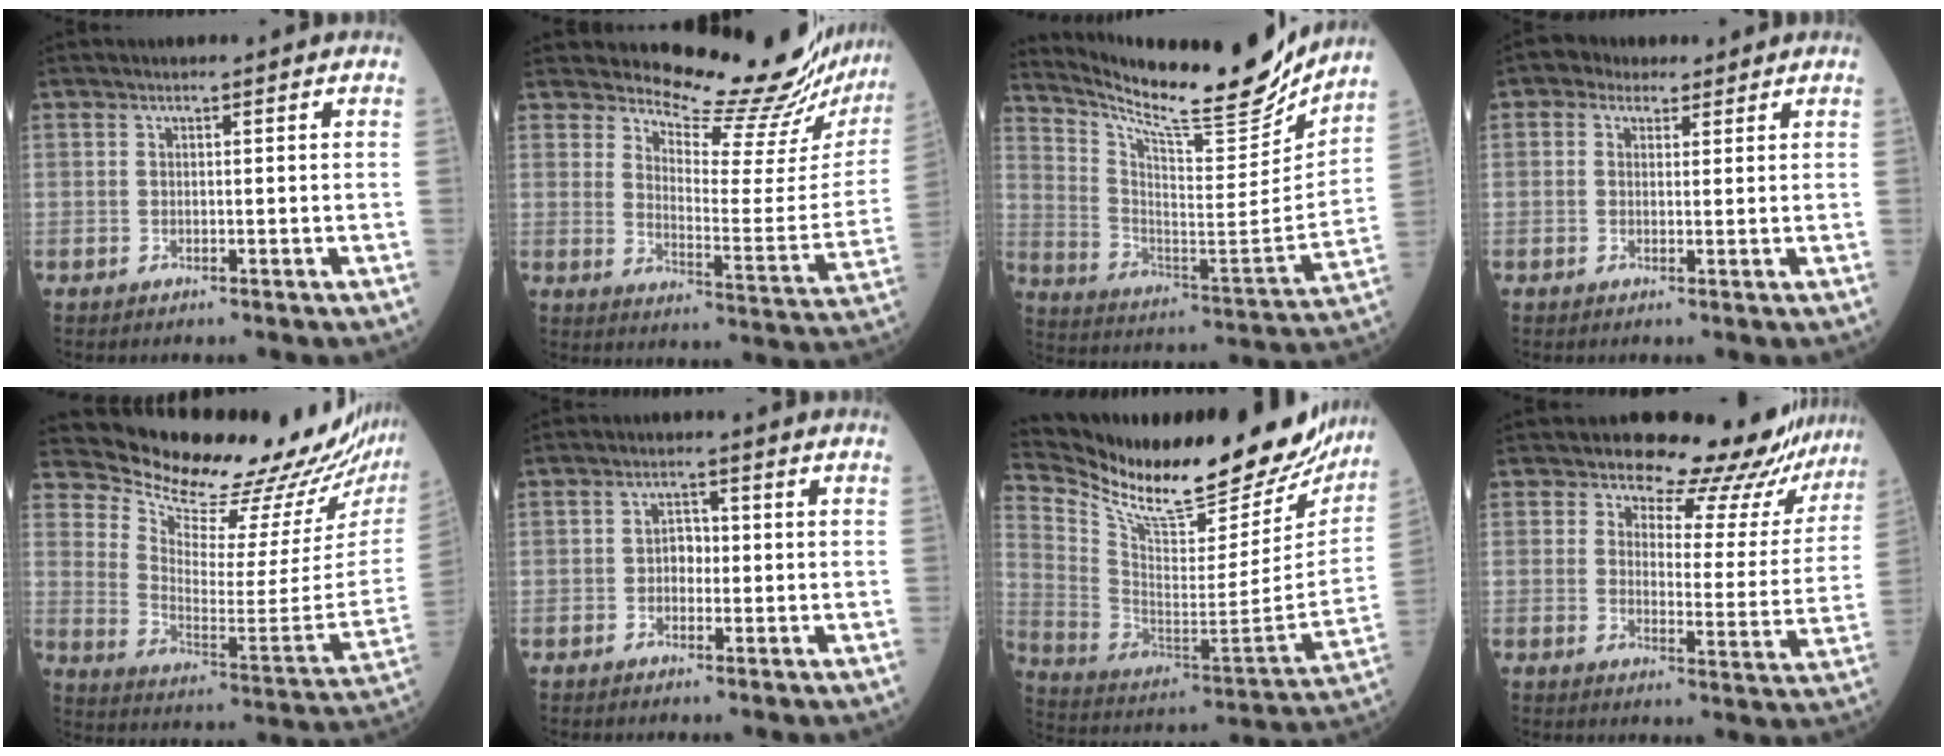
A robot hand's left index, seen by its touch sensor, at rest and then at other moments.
{"total": 18.7, "force": [17.8, 0.9, 5.6], "torque": [-0.083, -0.117, 0.221]}
{"total": 22.7, "force": [20.2, 1.9, 10.1], "torque": [-0.181, -0.058, 0.309]}
{"total": 3.5, "force": [2.2, 2.6, 1.0], "torque": [-0.020, 0.023, 0.033]}
{"total": 23.4, "force": [22.3, 0.6, 7.1], "torque": [-0.132, -0.136, 0.304]}
{"total": 2.6, "force": [-0.3, 1.8, 1.8], "torque": [-0.025, 0.009, -0.008]}
{"total": 29.9, "force": [26.0, 6.5, 13.1], "torque": [-0.237, -0.063, 0.380]}
{"total": 14.1, "force": [13.7, 2.6, 2.2], "torque": [-0.014, -0.072, 0.139]}